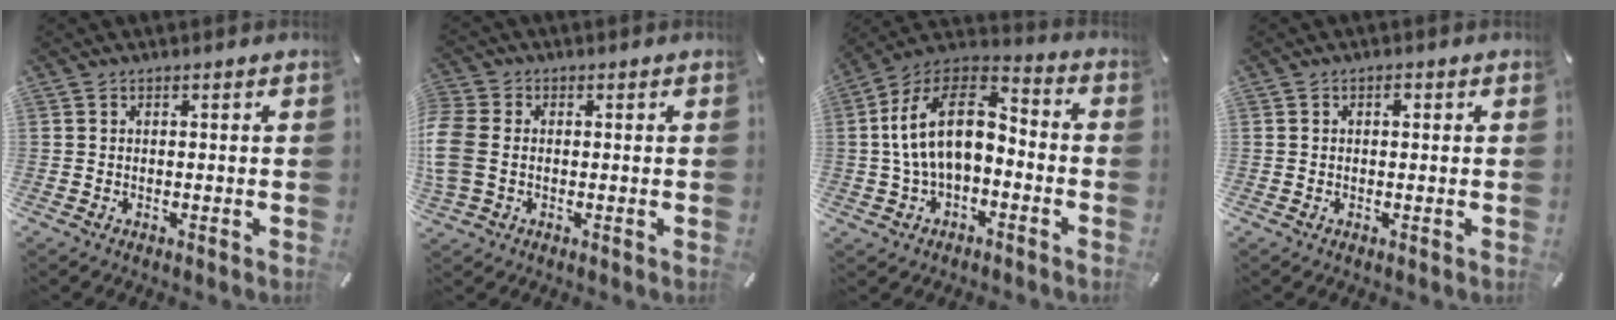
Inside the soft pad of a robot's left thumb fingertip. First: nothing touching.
{"total": 6.5, "force": [-0.5, 5.0, 4.1], "torque": [-0.104, 0.004, -0.010]}
{"total": 16.1, "force": [-0.3, 10.2, 12.4], "torque": [-0.256, 0.017, -0.011]}
{"total": 1.2, "force": [0.2, 0.7, 0.9], "torque": [-0.018, 0.005, 0.003]}